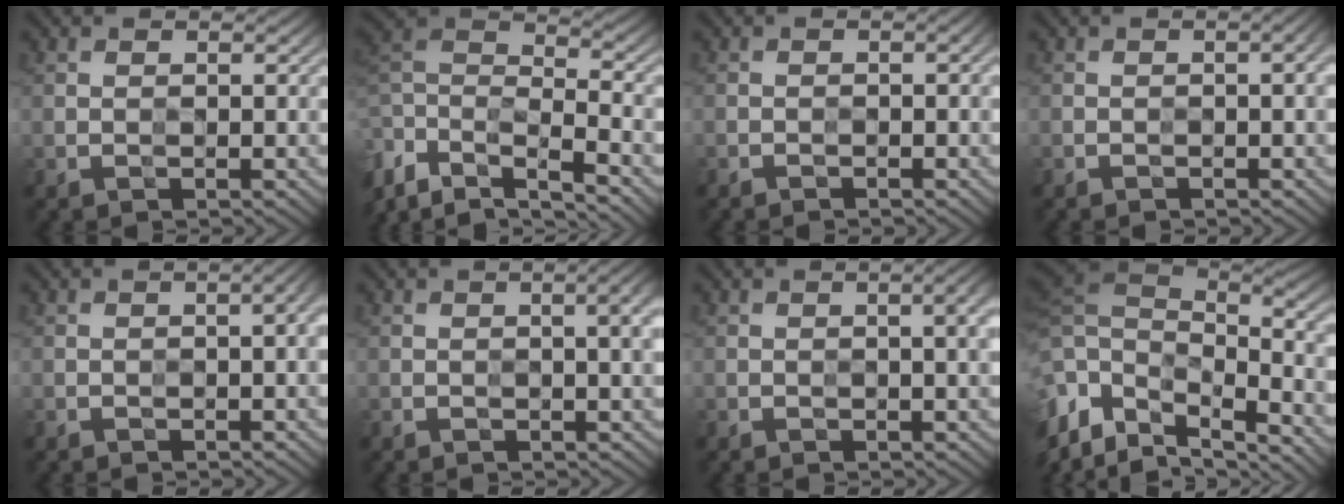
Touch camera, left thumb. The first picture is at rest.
{"total": 10.6, "force": [-5.8, 4.6, 7.6], "torque": [-0.176, -0.004, -0.118]}
{"total": 1.3, "force": [-1.0, 0.3, 0.9], "torque": [-0.012, 0.000, -0.016]}
{"total": 1.8, "force": [-0.5, 0.4, 1.7], "torque": [-0.023, 0.001, -0.009]}
{"total": 2.3, "force": [-0.4, 0.5, 2.2], "torque": [-0.026, 0.005, -0.008]}
{"total": 3.7, "force": [0.2, 0.8, 3.6], "torque": [-0.049, 0.006, 0.000]}
{"total": 3.2, "force": [0.1, 0.7, 3.1], "torque": [-0.043, 0.005, -0.002]}
{"total": 15.6, "force": [-2.2, 9.2, 12.4], "torque": [-0.293, -0.035, 0.004]}